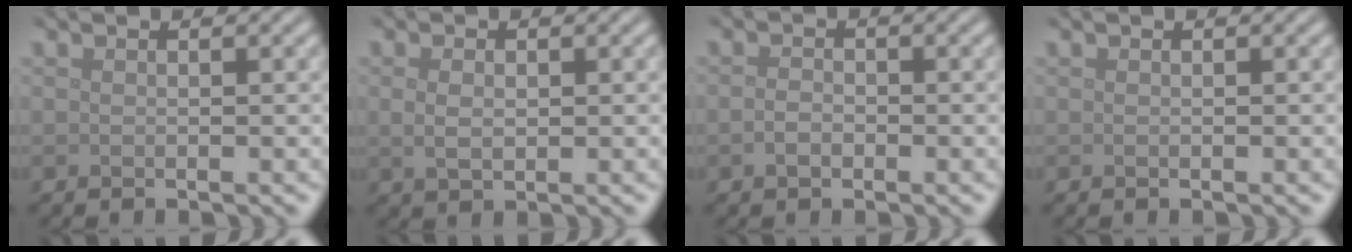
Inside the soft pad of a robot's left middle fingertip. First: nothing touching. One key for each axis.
{"total": 1.8, "fx": 0.2, "fy": 1.1, "fz": 1.3, "tx": -0.032, "ty": -0.001, "tz": 0.007}
{"total": 1.3, "fx": -0.5, "fy": 0.9, "fz": 0.8, "tx": -0.018, "ty": 0.000, "tz": -0.013}
{"total": 0.0}